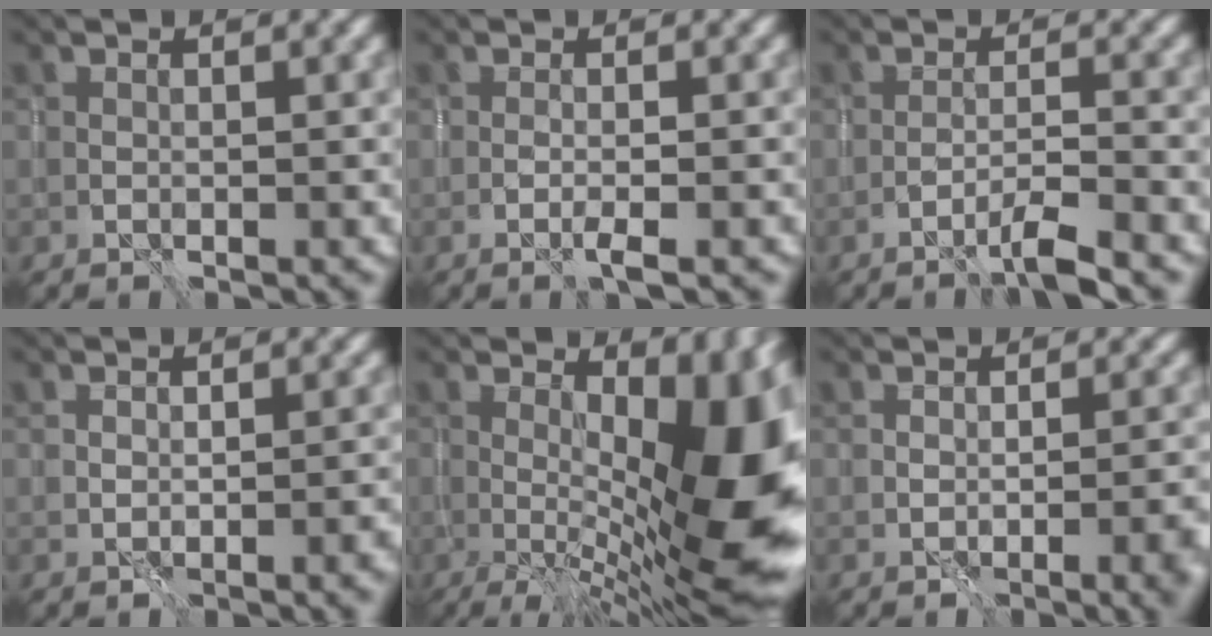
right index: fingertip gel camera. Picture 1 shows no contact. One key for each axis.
{"total": 1.3, "fx": -0.5, "fy": 0.1, "fz": 1.2, "tx": -0.022, "ty": 0.002, "tz": -0.013}
{"total": 2.8, "fx": -2.0, "fy": 0.0, "fz": 1.9, "tx": -0.028, "ty": 0.008, "tz": -0.046}
{"total": 2.2, "fx": -1.0, "fy": 0.4, "fz": 1.9, "tx": -0.023, "ty": 0.002, "tz": -0.015}
{"total": 15.0, "fx": 0.2, "fy": 5.9, "fz": 13.8, "tx": -0.157, "ty": 0.013, "tz": 0.006}
{"total": 4.9, "fx": -2.1, "fy": 1.5, "fz": 4.1, "tx": -0.045, "ty": 0.003, "tz": -0.024}